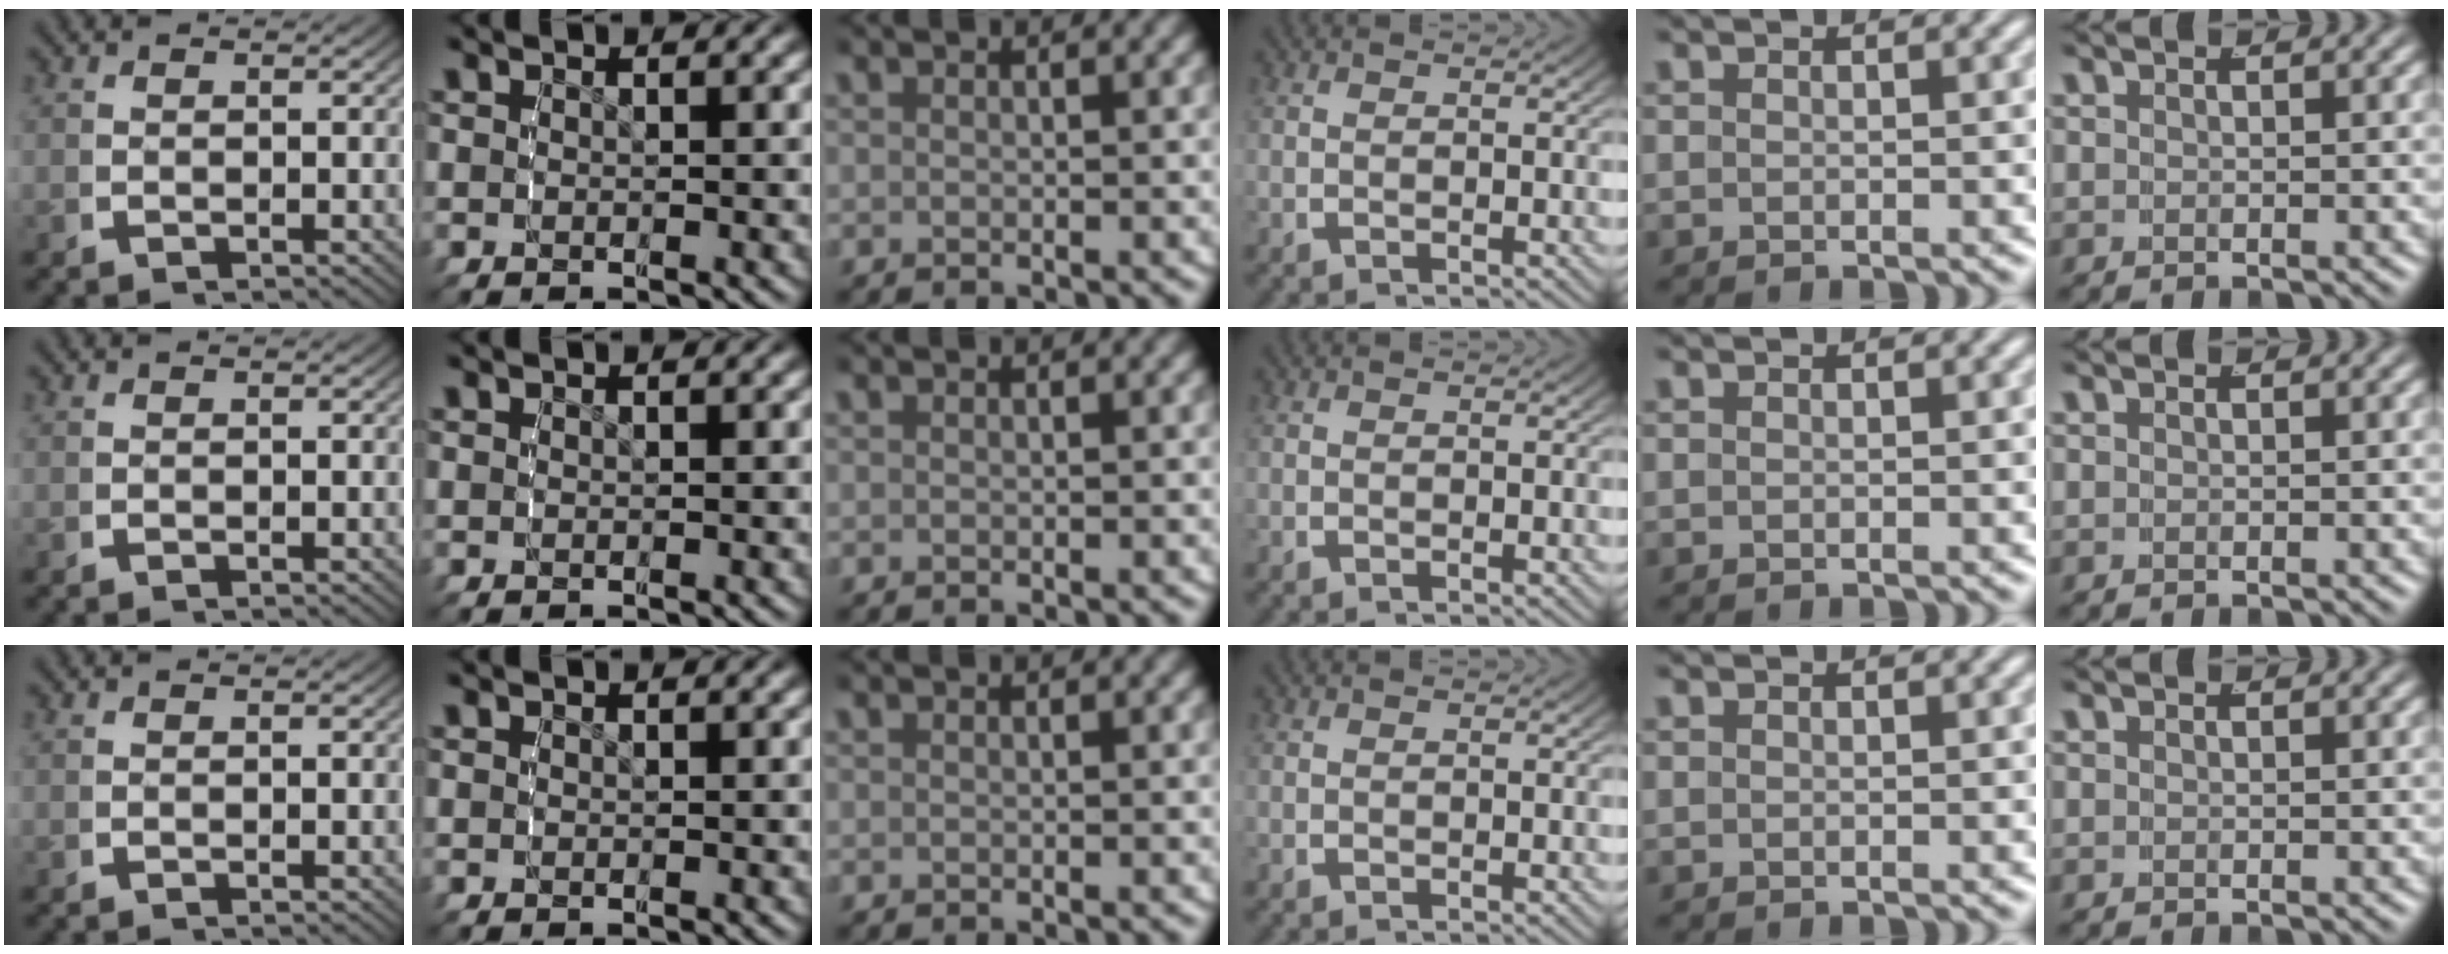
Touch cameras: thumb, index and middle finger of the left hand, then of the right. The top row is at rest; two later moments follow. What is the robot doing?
{"motion": "reach", "object": "paper towel"}